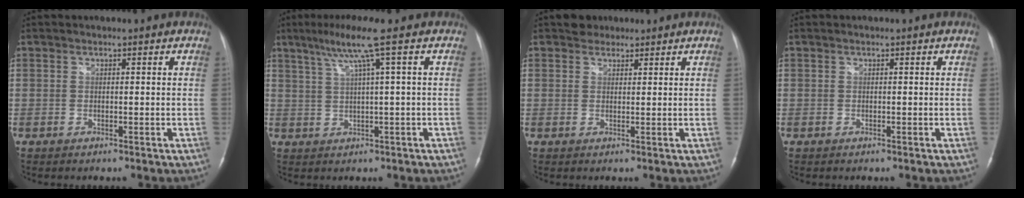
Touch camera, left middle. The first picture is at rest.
{"total": 6.4, "force": [3.2, -1.6, 5.2], "torque": [-0.104, 0.015, 0.063]}
{"total": 2.1, "force": [1.7, 1.3, 0.0], "torque": [0.002, 0.008, 0.024]}
{"total": 0.0}